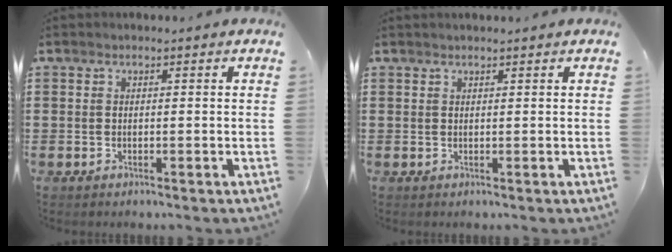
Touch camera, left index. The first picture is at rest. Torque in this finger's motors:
{"motor_torque": [1.16, -0.98, 0.08, 0.00]}